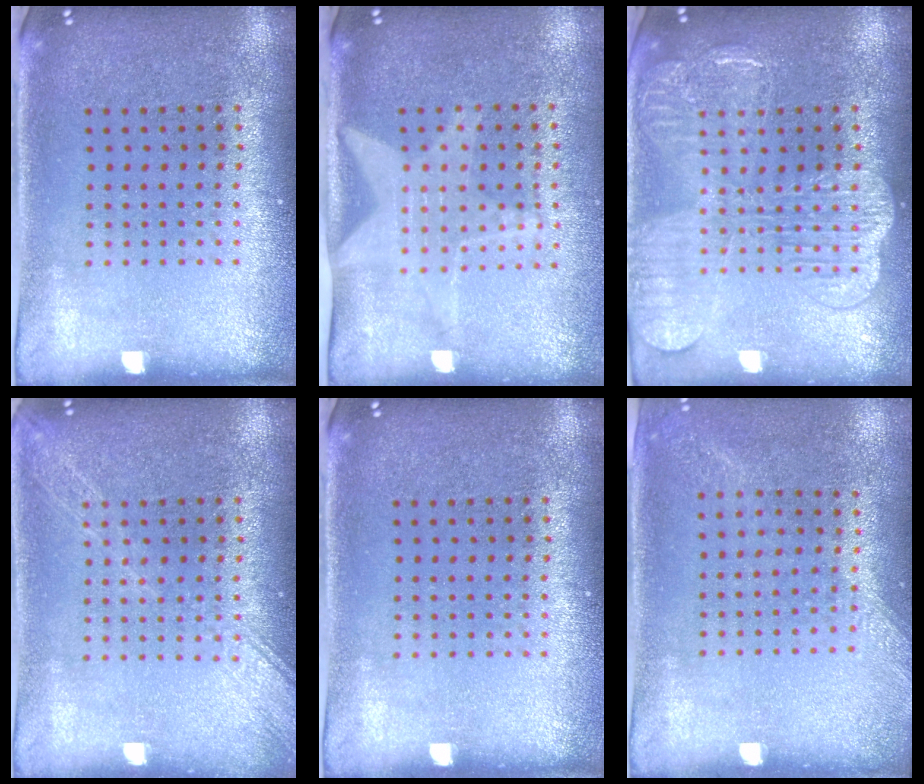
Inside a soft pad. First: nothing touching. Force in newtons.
{"total": 1.8, "press": 1.5, "slide": 1.1}
{"total": 4.0, "press": 4.0, "slide": 0.5}
{"total": 2.7, "press": 2.6, "slide": 0.4}
{"total": 0.0}
{"total": 1.3, "press": 1.1, "slide": 0.7}